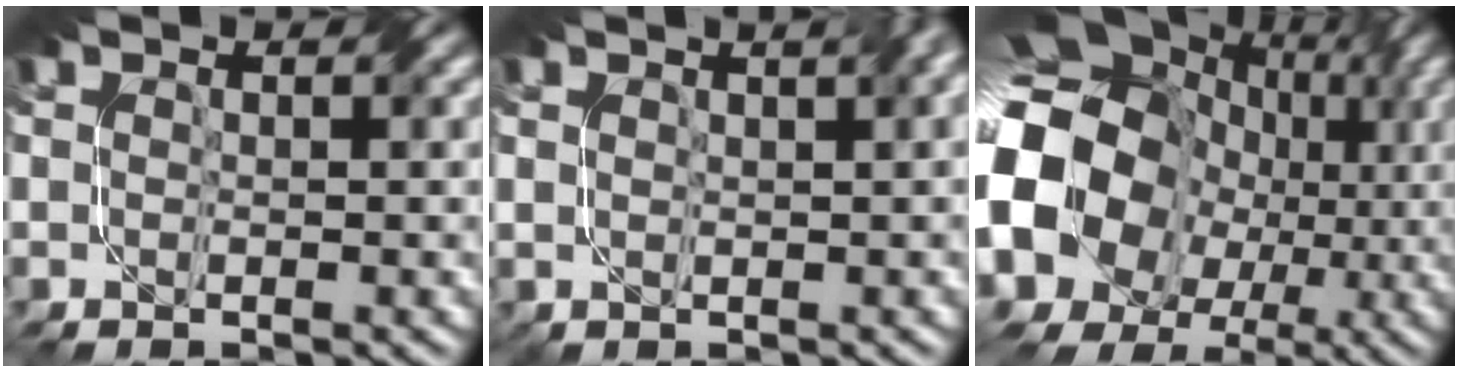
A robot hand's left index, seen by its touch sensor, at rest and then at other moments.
{"total": 3.6, "force": [2.2, 1.4, 2.6], "torque": [-0.018, 0.017, 0.026]}
{"total": 20.1, "force": [-1.1, 17.3, 10.2], "torque": [-0.203, 0.002, -0.050]}